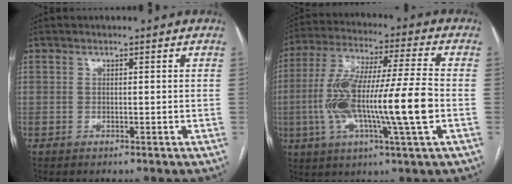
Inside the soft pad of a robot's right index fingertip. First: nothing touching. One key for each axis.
{"total": 17.9, "fx": -3.0, "fy": 0.9, "fz": 17.6, "tx": -0.343, "ty": 0.004, "tz": -0.057}